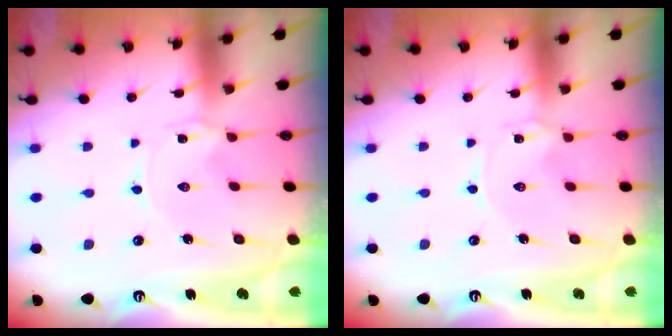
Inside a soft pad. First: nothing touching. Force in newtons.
{"total": 0.0}